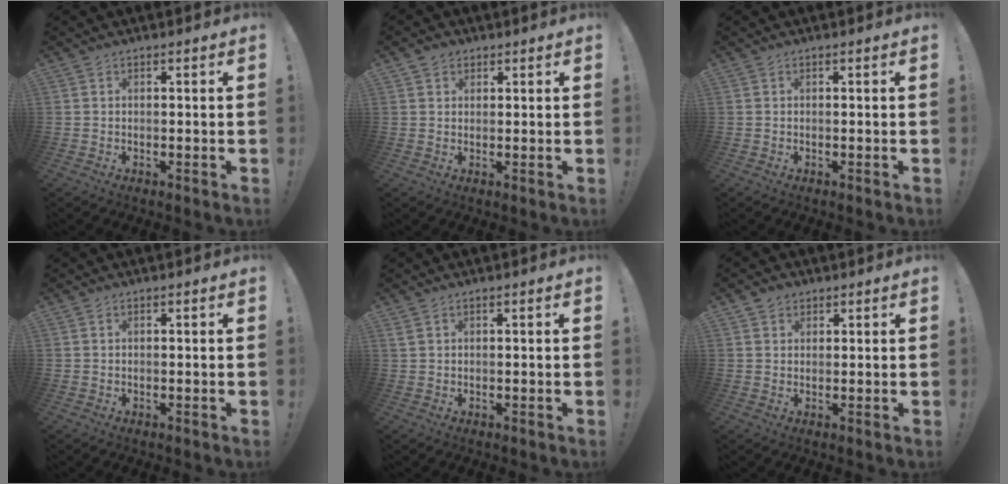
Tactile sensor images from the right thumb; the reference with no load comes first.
{"total": 2.3, "force": [1.3, 1.9, 0.5], "torque": [0.001, -0.004, 0.021]}
{"total": 0.0}
{"total": 0.0}
{"total": 1.2, "force": [0.7, 0.5, 0.8], "torque": [-0.020, 0.001, 0.015]}
{"total": 2.6, "force": [1.7, 1.9, 0.4], "torque": [0.000, -0.008, 0.030]}